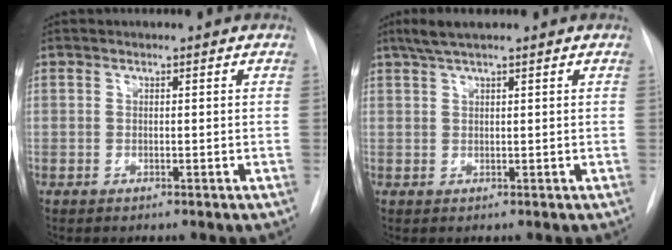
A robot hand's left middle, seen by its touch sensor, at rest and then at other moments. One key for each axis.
{"total": 3.4, "fx": 2.6, "fy": 0.1, "fz": 2.2, "tx": -0.047, "ty": 0.015, "tz": 0.051}